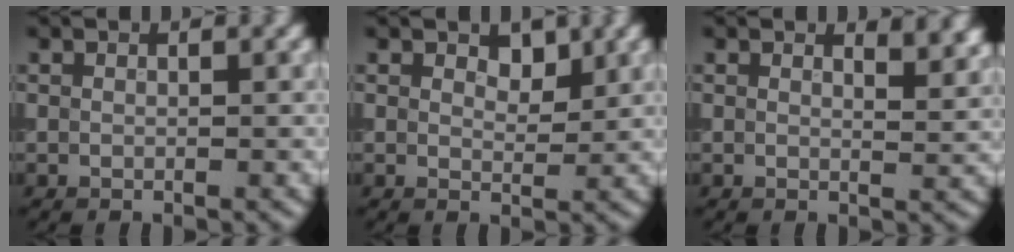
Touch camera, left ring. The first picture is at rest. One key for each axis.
{"total": 1.5, "fx": 1.0, "fy": 0.8, "fz": 0.8, "tx": -0.011, "ty": -0.003, "tz": 0.013}
{"total": 3.0, "fx": 2.0, "fy": 1.2, "fz": 1.8, "tx": -0.011, "ty": 0.002, "tz": 0.025}